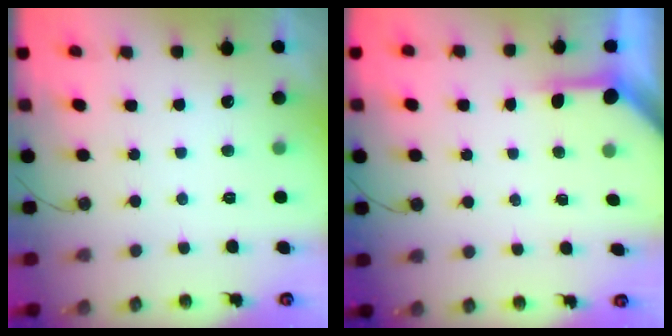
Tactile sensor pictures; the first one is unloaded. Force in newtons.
{"total": 3.9, "press": 3.8, "slide": 0.5}